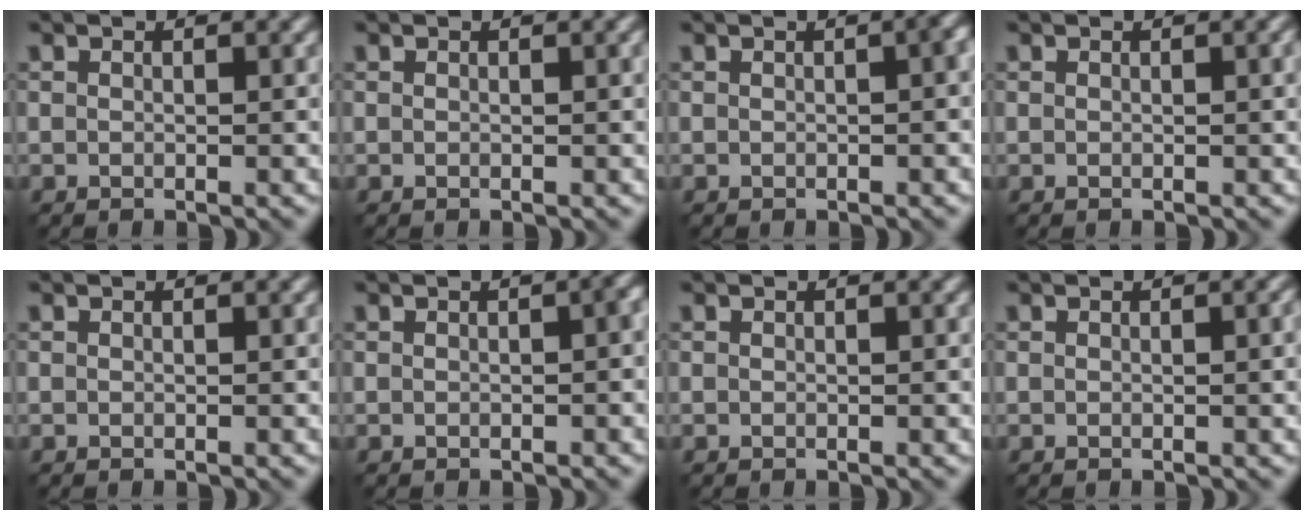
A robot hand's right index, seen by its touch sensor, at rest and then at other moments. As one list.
[{"total": 0.6, "force": [0.2, 0.1, 0.5], "torque": [-0.007, 0.004, 0.003]}, {"total": 2.1, "force": [0.2, 0.7, 1.9], "torque": [-0.014, 0.007, 0.004]}, {"total": 1.0, "force": [0.2, 0.3, 1.0], "torque": [-0.011, 0.004, 0.002]}, {"total": 0.0}, {"total": 1.5, "force": [0.0, 0.4, 1.5], "torque": [-0.015, 0.006, 0.002]}, {"total": 0.0}, {"total": 1.7, "force": [0.1, 0.5, 1.6], "torque": [-0.016, 0.006, 0.000]}]